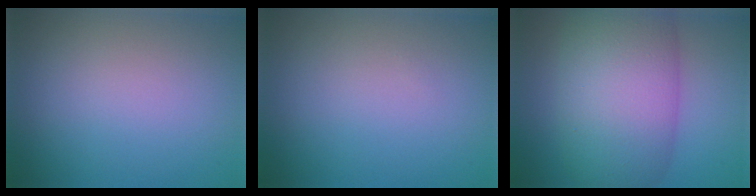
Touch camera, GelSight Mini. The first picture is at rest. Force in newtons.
{"total": 0.0}
{"total": 11.3, "press": 11.3, "slide": 0.3}